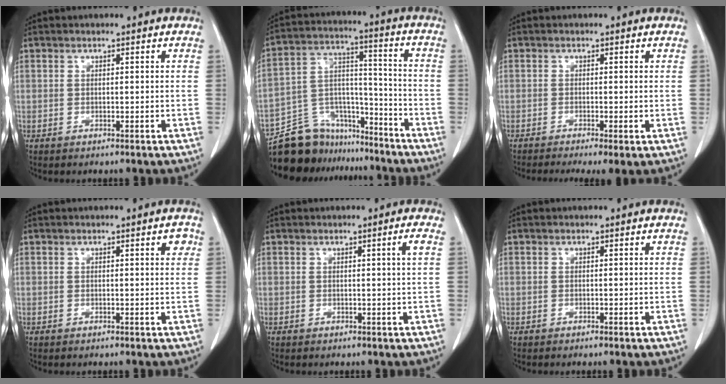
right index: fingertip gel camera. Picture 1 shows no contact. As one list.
[{"total": 15.6, "force": [-13.8, 6.8, 2.5], "torque": [-0.048, 0.057, -0.231]}, {"total": 5.0, "force": [-3.3, 0.8, 3.7], "torque": [-0.052, -0.016, -0.055]}, {"total": 1.3, "force": [0.6, 0.3, 1.1], "torque": [-0.010, 0.002, 0.005]}, {"total": 1.3, "force": [0.3, -0.5, 1.2], "torque": [-0.019, -0.001, 0.006]}, {"total": 0.0}]